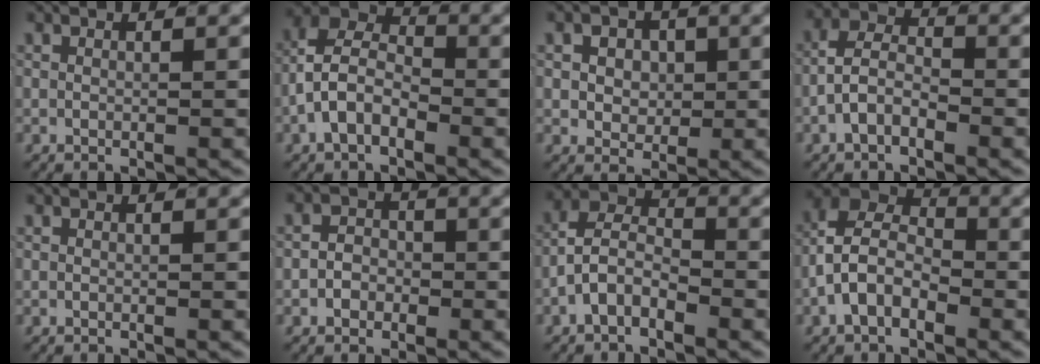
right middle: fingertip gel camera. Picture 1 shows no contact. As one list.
[{"total": 7.5, "force": [0.2, 5.7, 4.9], "torque": [-0.082, -0.002, -0.015]}, {"total": 3.7, "force": [0.0, 3.2, 1.8], "torque": [-0.027, -0.018, 0.006]}, {"total": 3.6, "force": [-1.3, 2.4, 2.3], "torque": [-0.034, -0.005, -0.031]}, {"total": 0.0}, {"total": 2.2, "force": [-1.0, 1.8, 0.8], "torque": [0.002, -0.002, -0.022]}, {"total": 4.5, "force": [-1.1, 3.3, 2.8], "torque": [-0.040, -0.004, -0.034]}, {"total": 8.4, "force": [0.4, 6.4, 5.3], "torque": [-0.093, 0.001, -0.013]}]